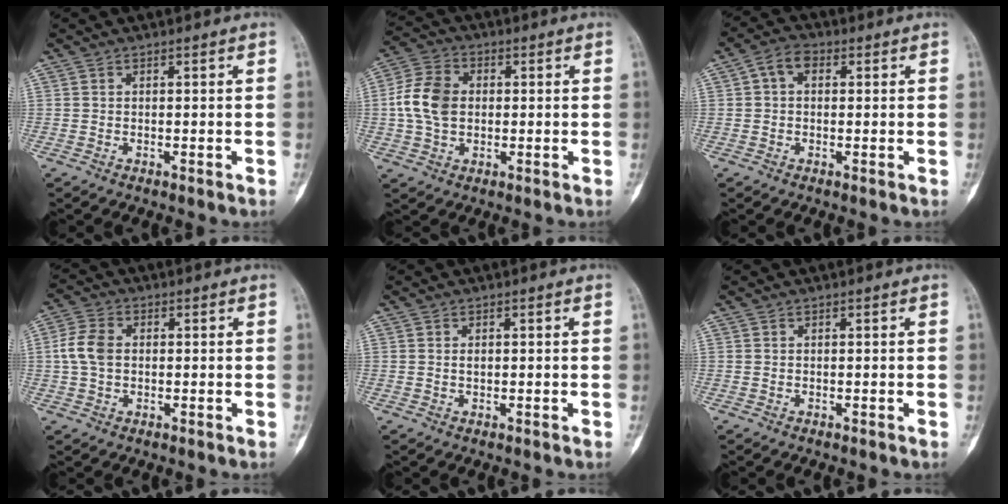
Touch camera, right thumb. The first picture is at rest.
{"total": 9.4, "force": [0.3, 6.8, 6.5], "torque": [-0.123, 0.015, 0.001]}
{"total": 4.5, "force": [1.0, 3.2, 3.0], "torque": [-0.042, 0.017, 0.010]}
{"total": 6.0, "force": [0.3, 4.2, 4.2], "torque": [-0.093, 0.012, 0.000]}
{"total": 0.8, "force": [0.1, 0.5, 0.6], "torque": [-0.006, 0.001, 0.003]}
{"total": 0.0}